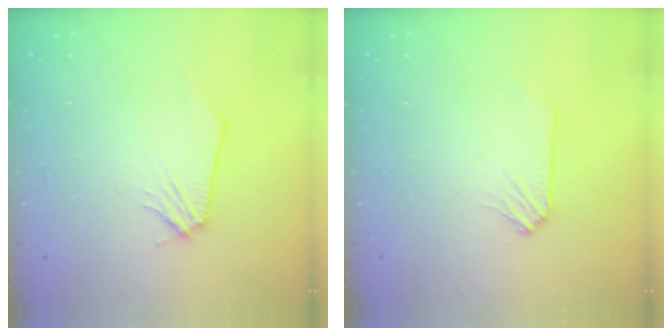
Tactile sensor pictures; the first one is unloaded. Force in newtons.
{"total": 0.5, "press": 0.5, "slide": 0.0}